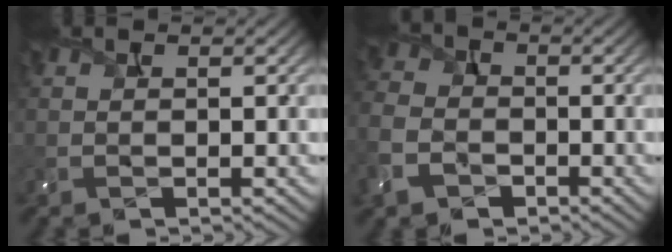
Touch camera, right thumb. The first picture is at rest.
{"total": 7.2, "force": [-3.5, 5.1, 3.6], "torque": [-0.114, -0.015, -0.084]}